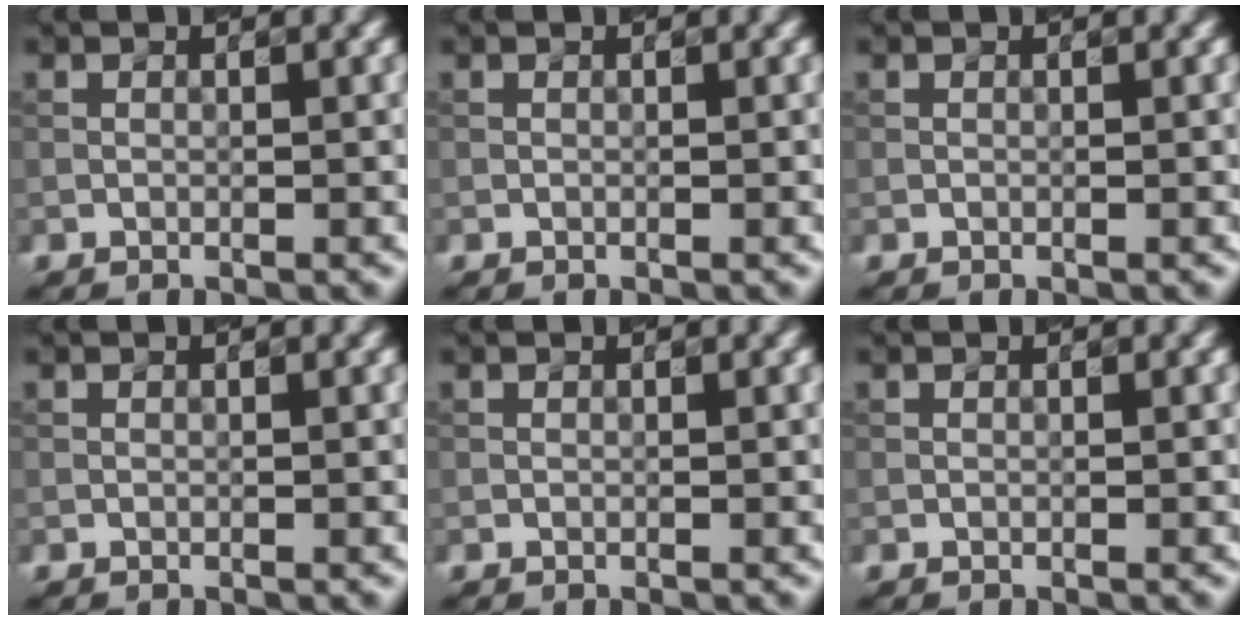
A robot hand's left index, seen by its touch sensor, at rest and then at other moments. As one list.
[{"total": 0.0}, {"total": 0.0}, {"total": 0.0}, {"total": 0.0}, {"total": 0.0}]